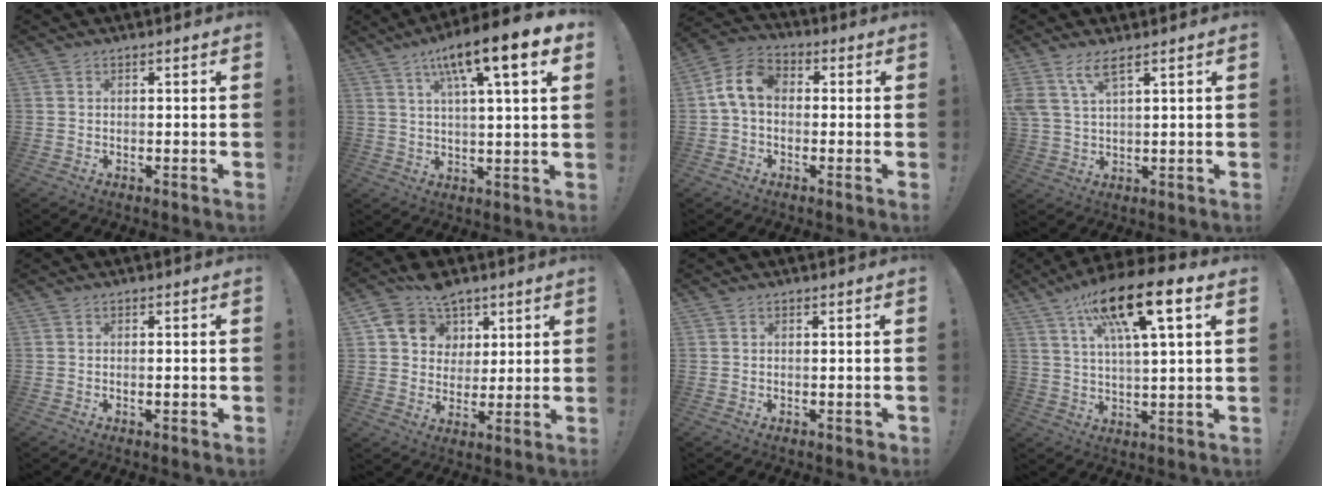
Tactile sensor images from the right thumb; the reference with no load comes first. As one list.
[{"total": 12.4, "force": [6.0, 1.3, 10.7], "torque": [-0.179, -0.025, 0.088]}, {"total": 9.9, "force": [0.7, 6.7, 7.2], "torque": [-0.139, 0.017, 0.020]}, {"total": 6.5, "force": [4.2, 1.6, 4.6], "torque": [-0.099, -0.011, 0.082]}, {"total": 1.1, "force": [-0.5, 0.2, 1.0], "torque": [-0.021, 0.004, -0.007]}, {"total": 11.8, "force": [6.2, 9.3, 3.8], "torque": [-0.054, -0.037, 0.122]}, {"total": 0.8, "force": [-0.2, 0.6, 0.5], "torque": [-0.014, 0.006, -0.001]}, {"total": 16.7, "force": [8.0, 4.4, 14.0], "torque": [-0.229, -0.030, 0.121]}]